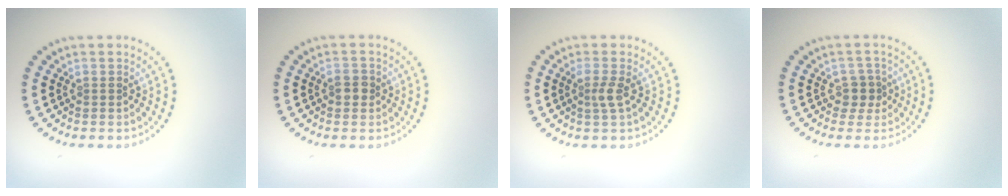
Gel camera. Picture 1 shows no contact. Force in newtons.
{"total": 1.3, "press": 1.3, "slide": 0.2}
{"total": 1.6, "press": 1.2, "slide": 1.1}
{"total": 1.9, "press": 1.5, "slide": 1.1}